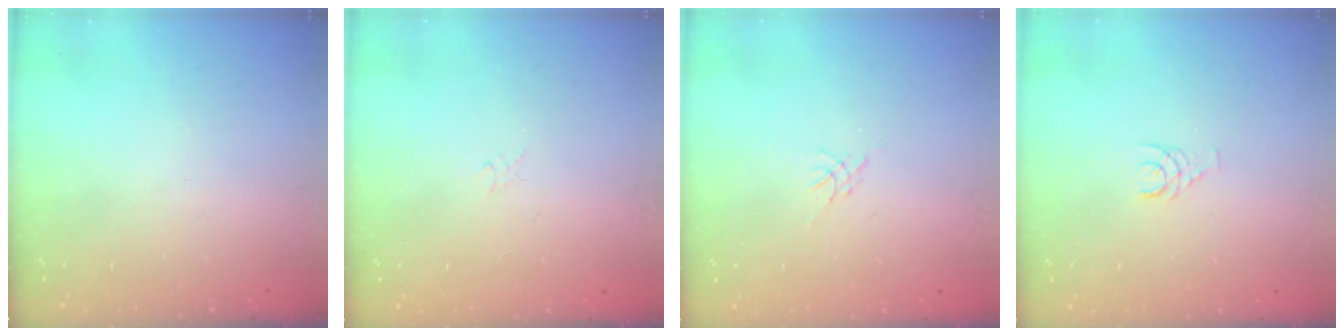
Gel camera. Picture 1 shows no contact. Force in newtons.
{"total": 1.3, "press": 1.3, "slide": 0.1}
{"total": 0.0}
{"total": 3.9, "press": 3.9, "slide": 0.4}